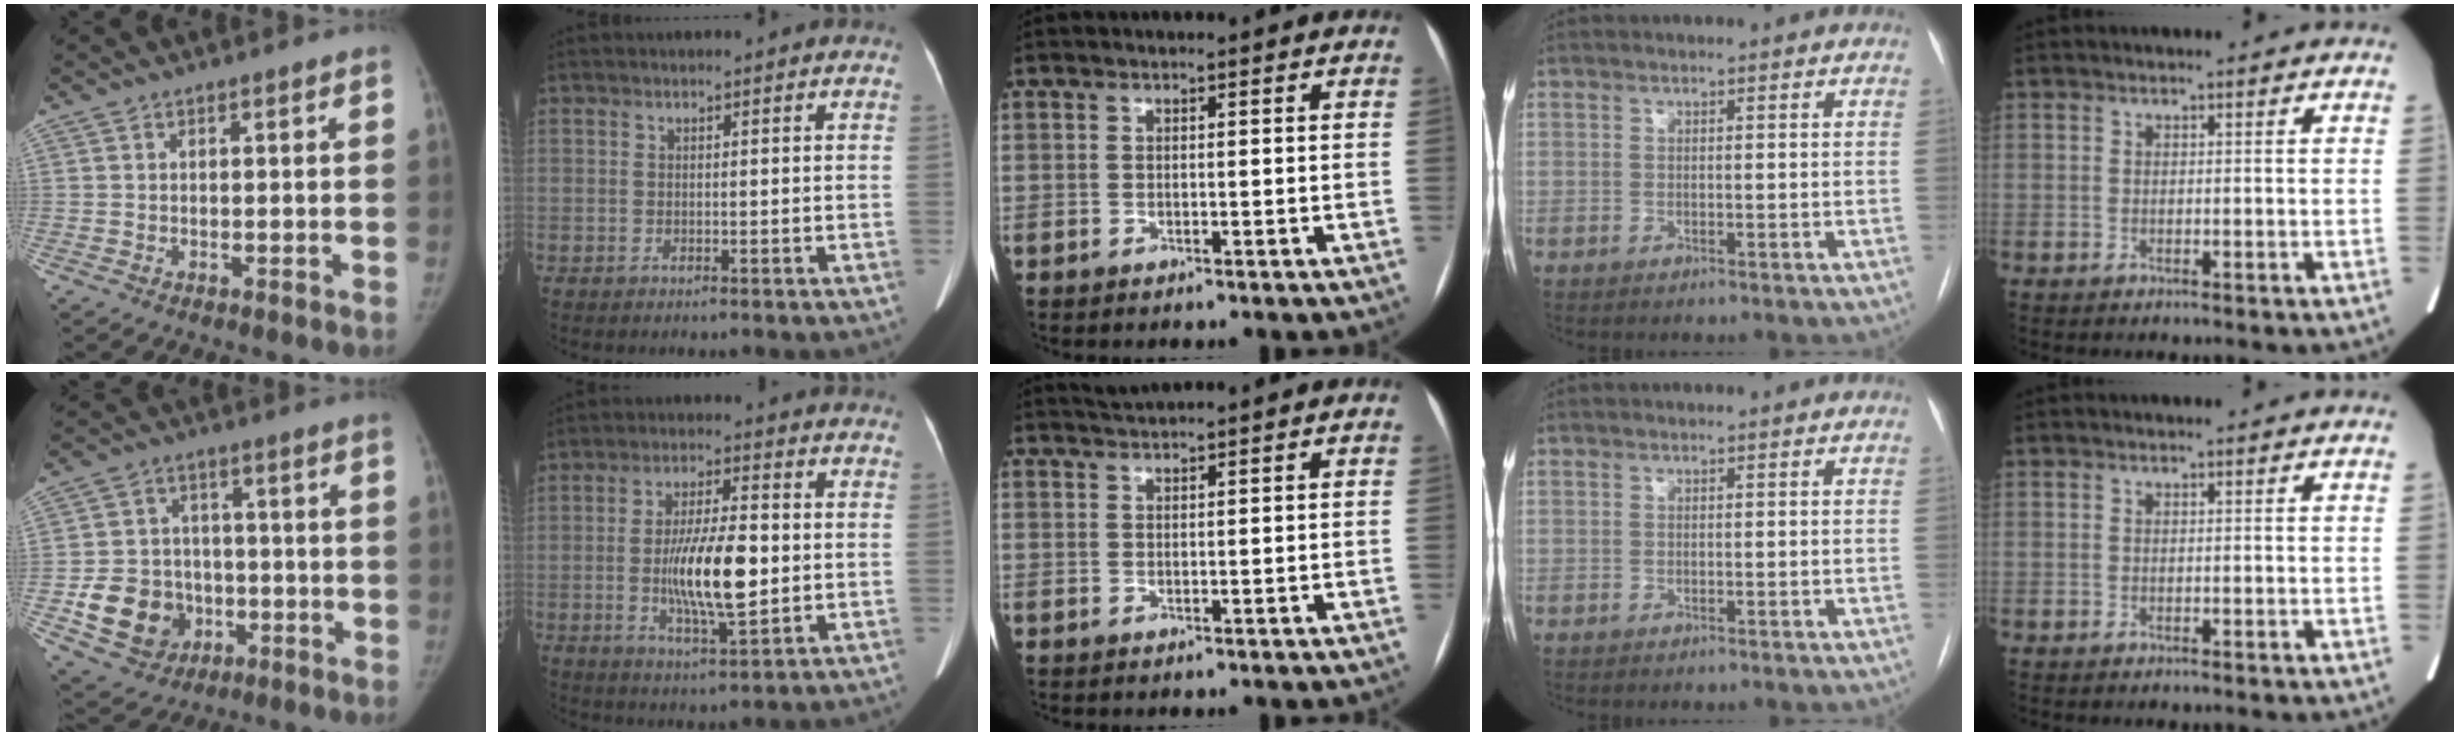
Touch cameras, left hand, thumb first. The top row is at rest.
{"thumb": {"total": 13.3, "force": [-3.5, 11.4, 5.8], "torque": [-0.074, 0.018, -0.047]}, "index": {"total": 11.0, "force": [-1.0, 2.3, 10.8], "torque": [-0.199, -0.009, -0.017]}, "middle": {"total": 1.5, "force": [1.3, -0.7, 0.0], "torque": [-0.005, 0.001, 0.034]}}